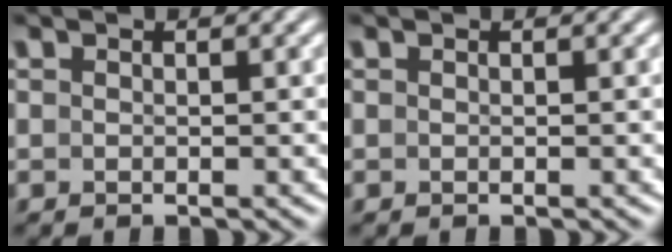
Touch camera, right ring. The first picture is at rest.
{"total": 0.0}